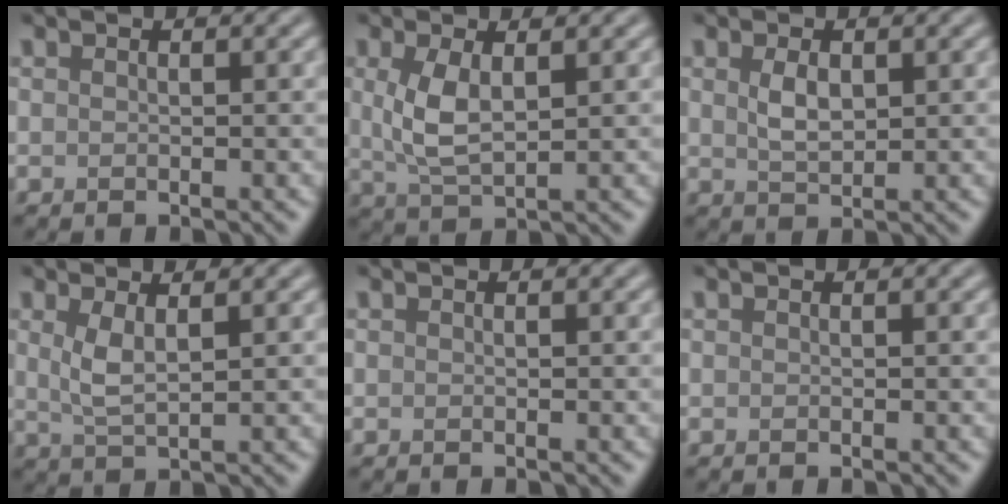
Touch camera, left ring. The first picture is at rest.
{"total": 3.7, "force": [0.8, 1.6, 3.3], "torque": [-0.074, -0.002, 0.019]}
{"total": 2.4, "force": [0.6, 1.3, 1.9], "torque": [-0.044, 0.000, 0.016]}
{"total": 2.5, "force": [0.9, 0.8, 2.2], "torque": [-0.049, -0.003, 0.021]}
{"total": 0.0}
{"total": 0.0}